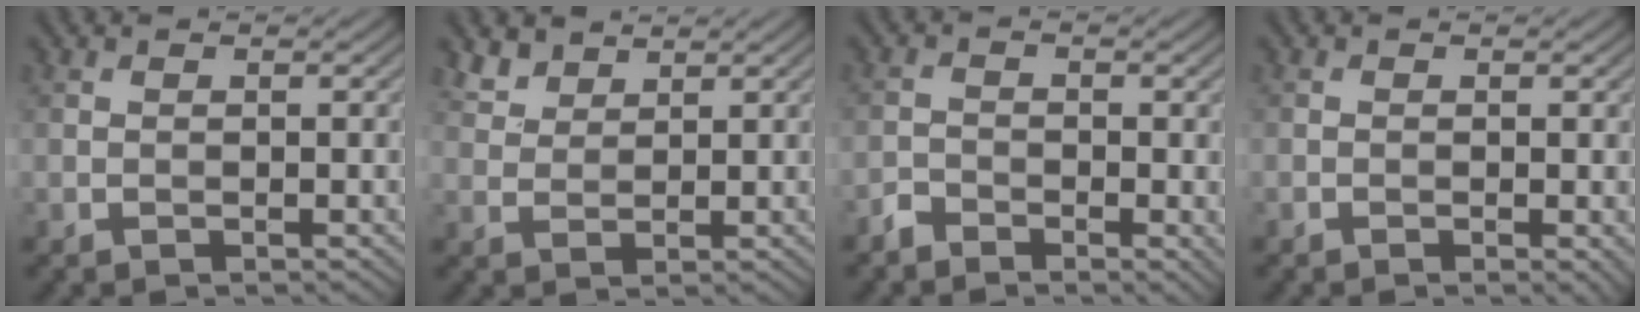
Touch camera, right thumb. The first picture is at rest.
{"total": 3.1, "force": [2.6, 1.4, 1.0], "torque": [-0.027, 0.002, 0.061]}
{"total": 2.6, "force": [-1.8, 1.3, 1.4], "torque": [-0.025, -0.001, -0.041]}
{"total": 0.9, "force": [-0.2, 0.3, 0.8], "torque": [-0.013, -0.006, -0.004]}